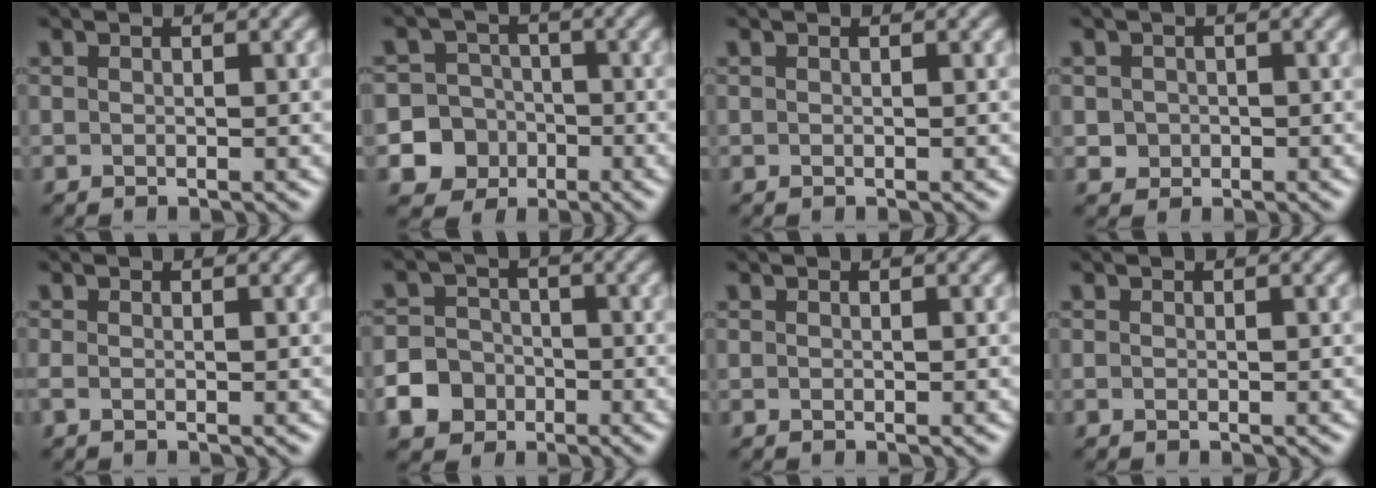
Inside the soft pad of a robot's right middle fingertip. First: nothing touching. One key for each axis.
{"total": 9.4, "fx": -3.7, "fy": 8.5, "fz": 1.3, "tx": -0.022, "ty": -0.025, "tz": -0.084}
{"total": 0.0}
{"total": 1.4, "fx": -0.1, "fy": 1.4, "fz": 0.3, "tx": 0.002, "ty": -0.004, "tz": -0.002}
{"total": 0.6, "fx": -0.2, "fy": 0.2, "fz": 0.5, "tx": -0.014, "ty": -0.004, "tz": -0.004}
{"total": 5.2, "fx": -2.6, "fy": 4.3, "fz": 1.4, "tx": -0.012, "ty": -0.005, "tz": -0.065}
{"total": 0.0}
{"total": 0.0}